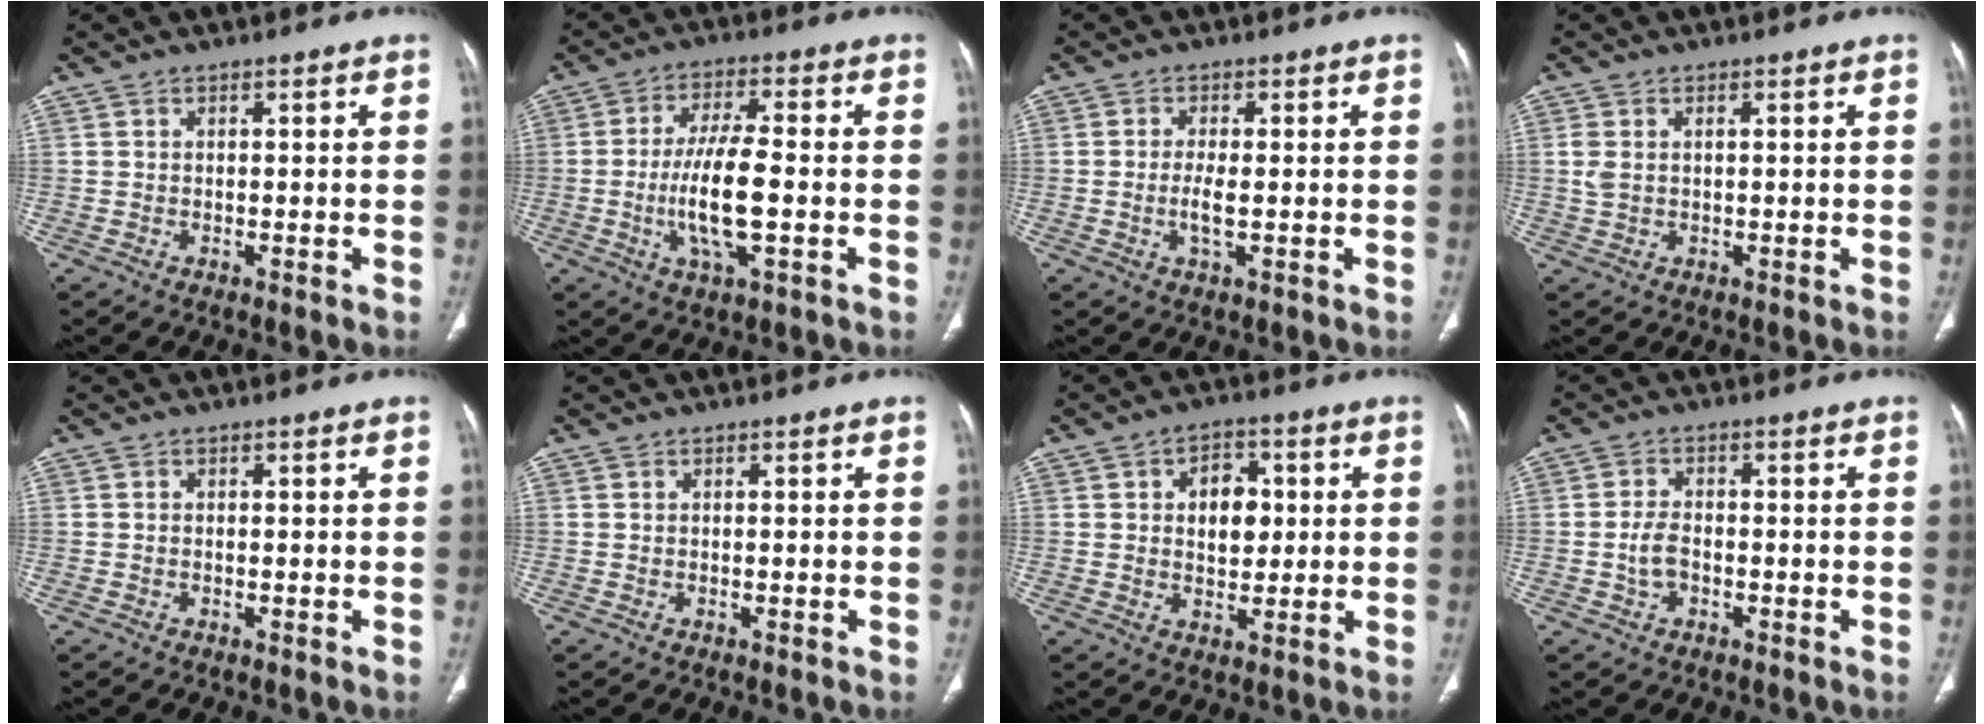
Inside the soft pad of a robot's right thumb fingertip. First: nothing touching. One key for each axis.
{"total": 11.0, "fx": -1.8, "fy": 3.1, "fz": 10.4, "tx": -0.207, "ty": 0.005, "tz": -0.035}
{"total": 3.4, "fx": -0.4, "fy": 1.0, "fz": 3.2, "tx": -0.070, "ty": -0.005, "tz": -0.009}
{"total": 2.8, "fx": 0.5, "fy": 1.6, "fz": 2.2, "tx": -0.065, "ty": 0.010, "tz": 0.014}
{"total": 0.0}
{"total": 0.0}
{"total": 7.4, "fx": 1.2, "fy": 5.1, "fz": 5.2, "tx": -0.042, "ty": 0.001, "tz": 0.015}
{"total": 3.6, "fx": -0.9, "fy": 2.3, "fz": 2.6, "tx": -0.049, "ty": 0.014, "tz": -0.018}